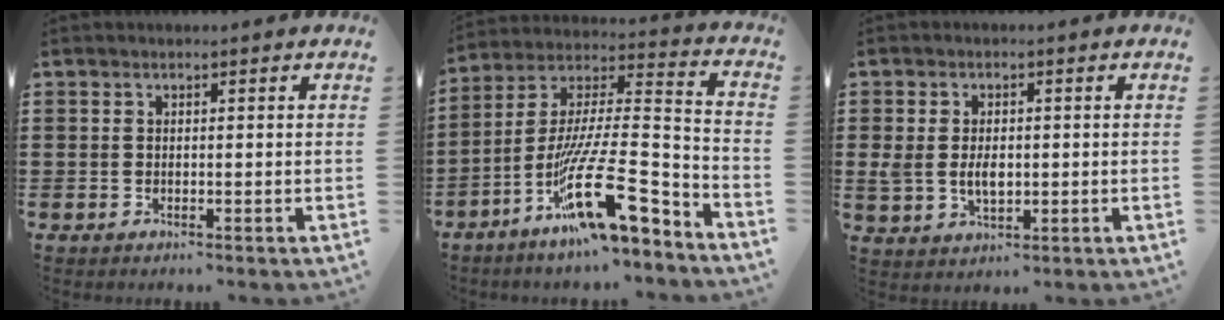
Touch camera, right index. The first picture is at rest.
{"total": 20.3, "force": [-11.9, 4.3, 15.8], "torque": [-0.280, 0.022, -0.206]}
{"total": 4.2, "force": [-0.2, 2.9, 3.1], "torque": [-0.077, 0.003, -0.008]}